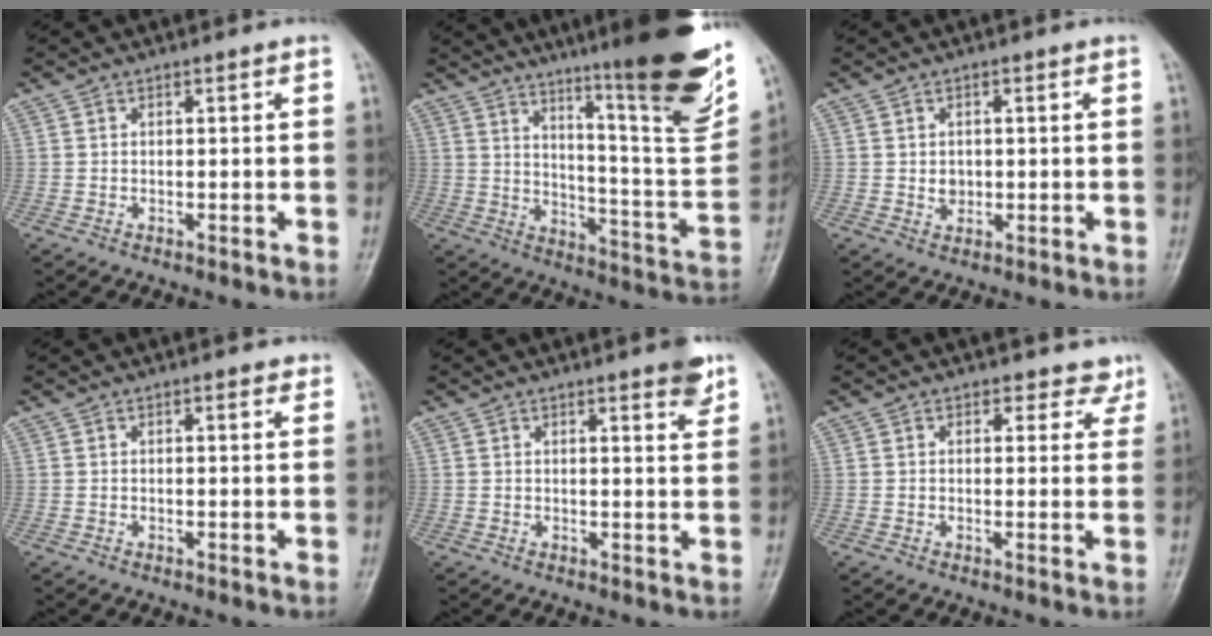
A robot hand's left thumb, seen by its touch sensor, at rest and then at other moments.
{"total": 25.5, "force": [16.2, 3.1, 19.4], "torque": [-0.257, -0.082, 0.237]}
{"total": 2.3, "force": [0.0, 2.0, 1.2], "torque": [-0.008, 0.001, 0.005]}
{"total": 1.2, "force": [0.8, 0.5, 0.8], "torque": [-0.008, -0.002, 0.008]}
{"total": 3.9, "force": [2.7, 0.7, 2.8], "torque": [-0.027, -0.016, 0.033]}
{"total": 3.9, "force": [3.1, 2.3, 0.1], "torque": [0.032, -0.018, 0.022]}